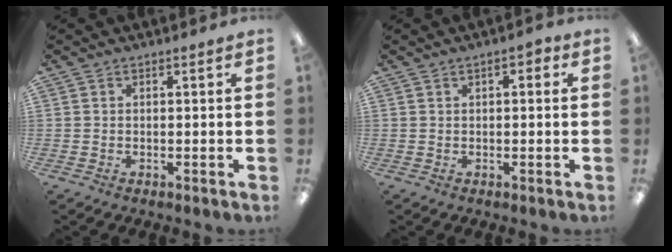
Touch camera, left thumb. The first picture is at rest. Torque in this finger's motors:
{"motor_torque": [-0.19, -0.04, -0.15, -0.22, -0.01]}